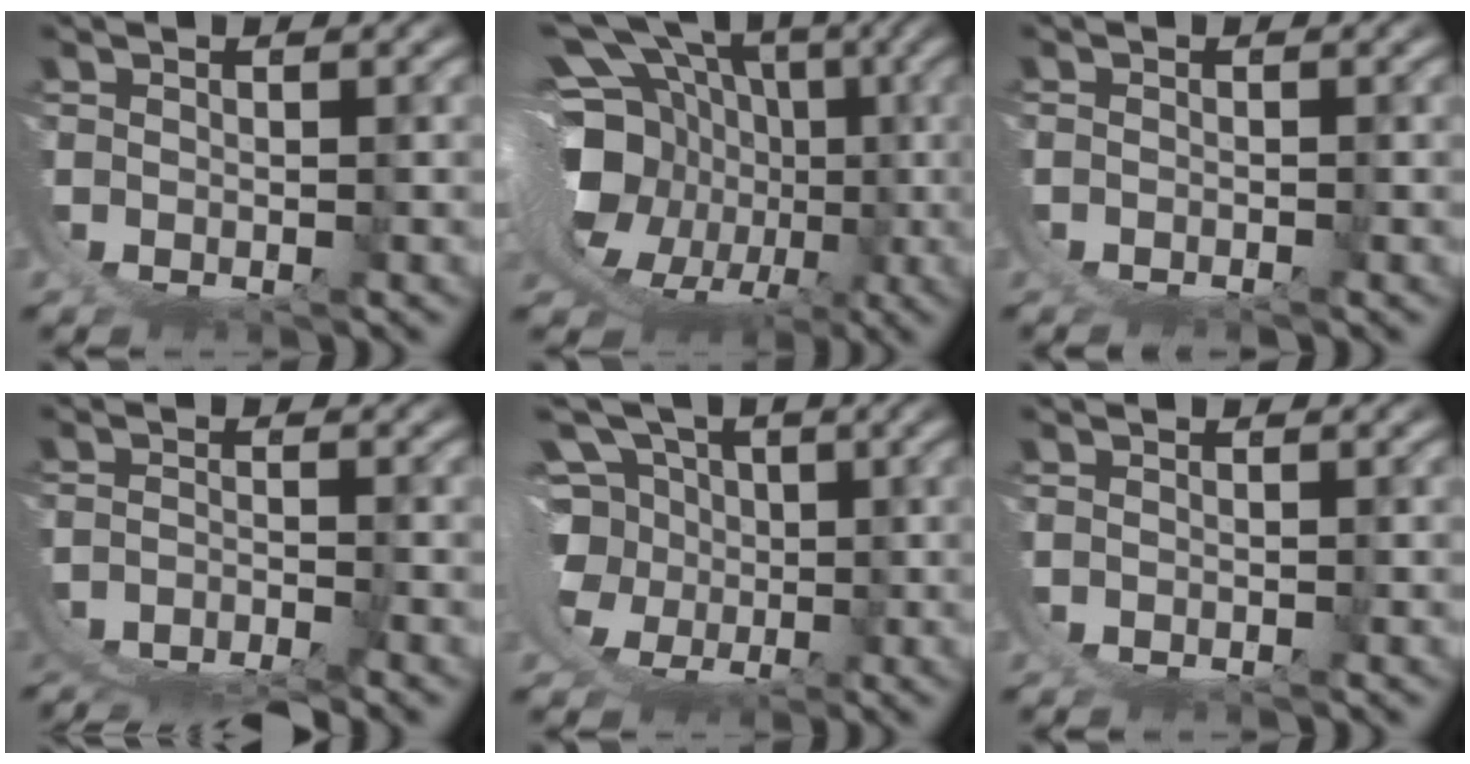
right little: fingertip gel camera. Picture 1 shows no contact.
{"total": 18.5, "force": [0.8, 14.0, 12.0], "torque": [-0.219, -0.032, 0.012]}
{"total": 2.6, "force": [-2.4, 0.7, 0.8], "torque": [-0.017, -0.009, -0.033]}
{"total": 7.1, "force": [-5.2, 3.2, 3.6], "torque": [-0.067, -0.031, -0.073]}
{"total": 10.9, "force": [0.6, 9.1, 6.0], "torque": [-0.117, -0.038, 0.011]}
{"total": 1.3, "force": [-1.3, -0.2, 0.2], "torque": [0.001, -0.002, -0.019]}